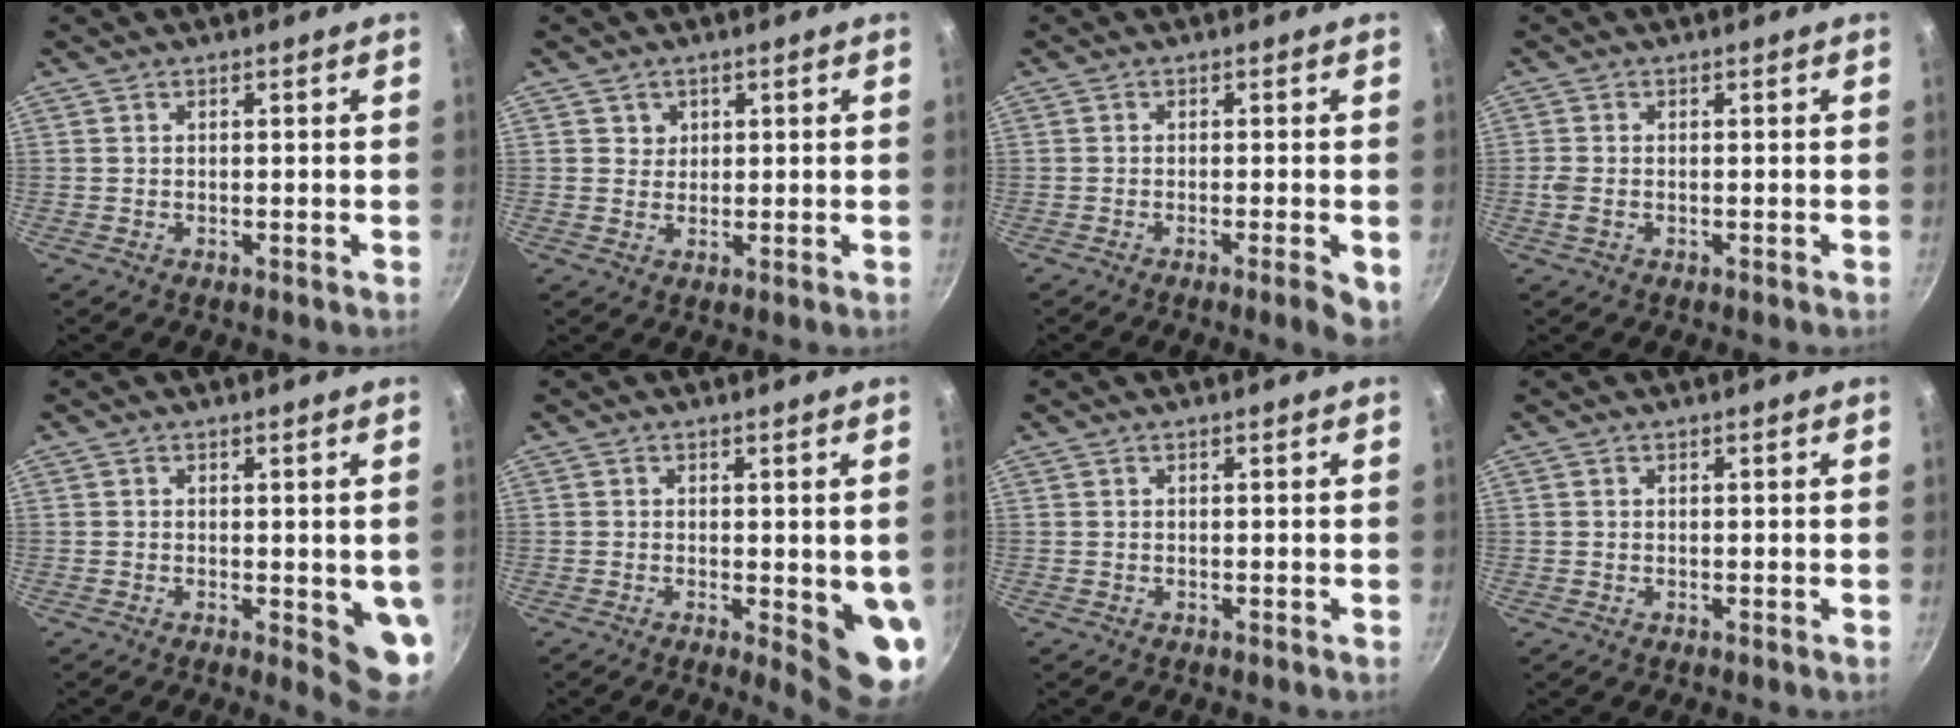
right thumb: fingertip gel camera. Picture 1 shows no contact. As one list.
[{"total": 2.3, "force": [0.9, 2.1, 0.2], "torque": [0.015, 0.003, 0.012]}, {"total": 4.5, "force": [-1.7, 0.8, 4.1], "torque": [-0.055, 0.004, -0.024]}, {"total": 2.0, "force": [-0.6, 1.2, 1.5], "torque": [-0.038, 0.001, -0.014]}, {"total": 6.2, "force": [-0.6, 2.3, 5.7], "torque": [-0.055, -0.011, -0.006]}, {"total": 8.1, "force": [-0.9, 2.6, 7.6], "torque": [-0.075, -0.015, -0.008]}, {"total": 0.0}, {"total": 0.0}]